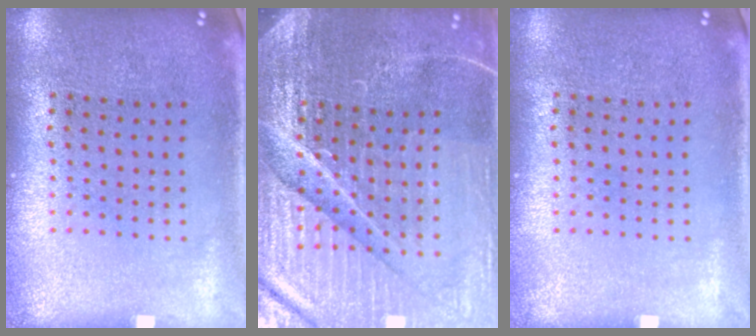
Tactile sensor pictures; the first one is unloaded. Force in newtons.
{"total": 6.1, "press": 5.5, "slide": 2.7}
{"total": 0.0}